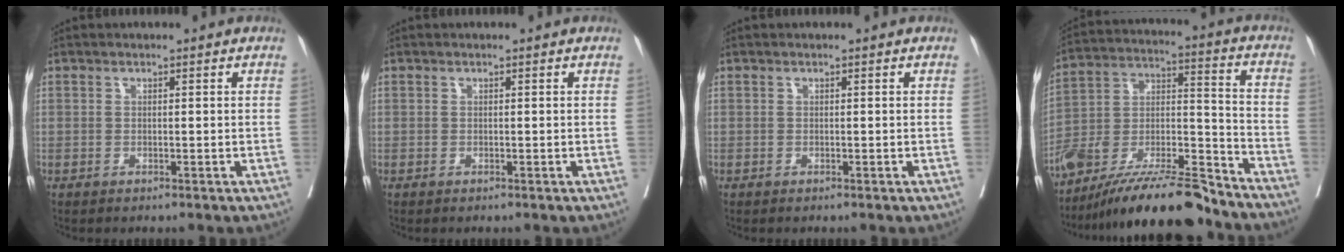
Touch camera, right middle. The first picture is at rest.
{"total": 0.0}
{"total": 0.0}
{"total": 20.6, "force": [-17.8, 2.6, 10.1], "torque": [-0.181, 0.005, -0.317]}